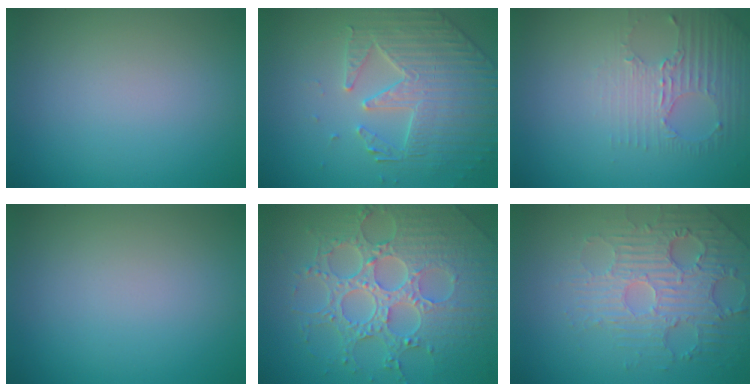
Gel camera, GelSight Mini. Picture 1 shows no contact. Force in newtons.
{"total": 4.3, "press": 4.2, "slide": 1.1}
{"total": 2.9, "press": 2.3, "slide": 1.8}
{"total": 0.0}
{"total": 8.1, "press": 6.0, "slide": 5.5}
{"total": 4.5, "press": 4.1, "slide": 2.0}